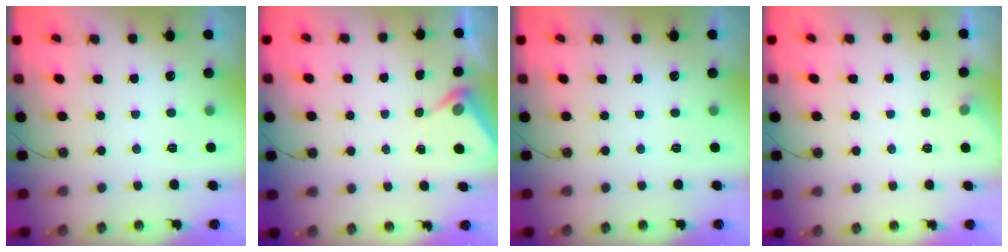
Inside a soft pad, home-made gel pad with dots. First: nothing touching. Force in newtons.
{"total": 4.8, "press": 4.7, "slide": 0.5}
{"total": 0.0}
{"total": 2.6, "press": 2.5, "slide": 0.5}